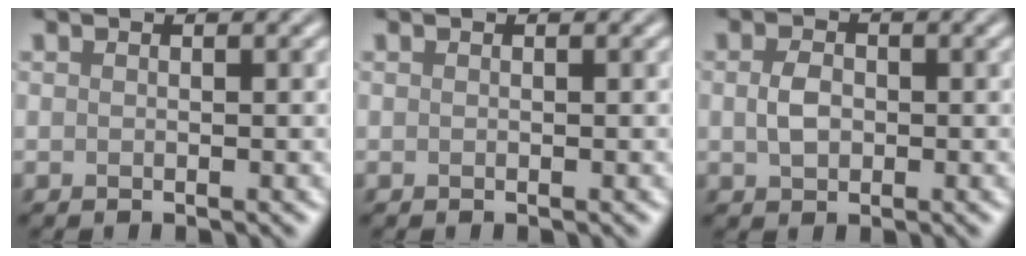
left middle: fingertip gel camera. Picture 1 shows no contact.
{"total": 0.0}
{"total": 2.2, "force": [0.0, 1.6, 1.5], "torque": [-0.037, 0.001, -0.001]}